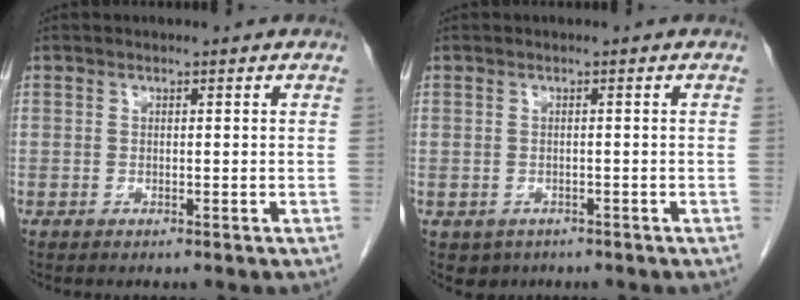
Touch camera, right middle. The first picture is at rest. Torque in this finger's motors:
{"motor_torque": [-0.02, 0.08, 0.00, 0.00]}